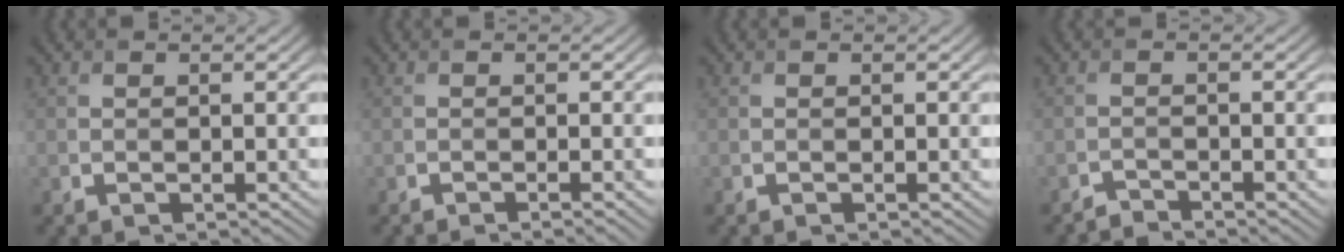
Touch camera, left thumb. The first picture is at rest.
{"total": 0.8, "force": [-0.4, 0.1, 0.6], "torque": [-0.005, -0.002, -0.014]}
{"total": 0.0}
{"total": 1.7, "force": [-1.7, 0.0, -0.1], "torque": [0.003, -0.003, -0.038]}